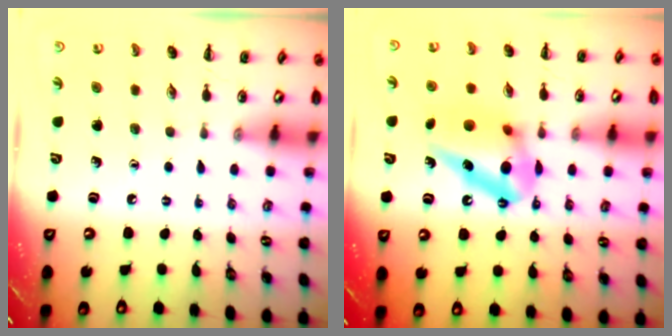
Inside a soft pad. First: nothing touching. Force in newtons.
{"total": 13.1, "press": 13.1, "slide": 0.2}